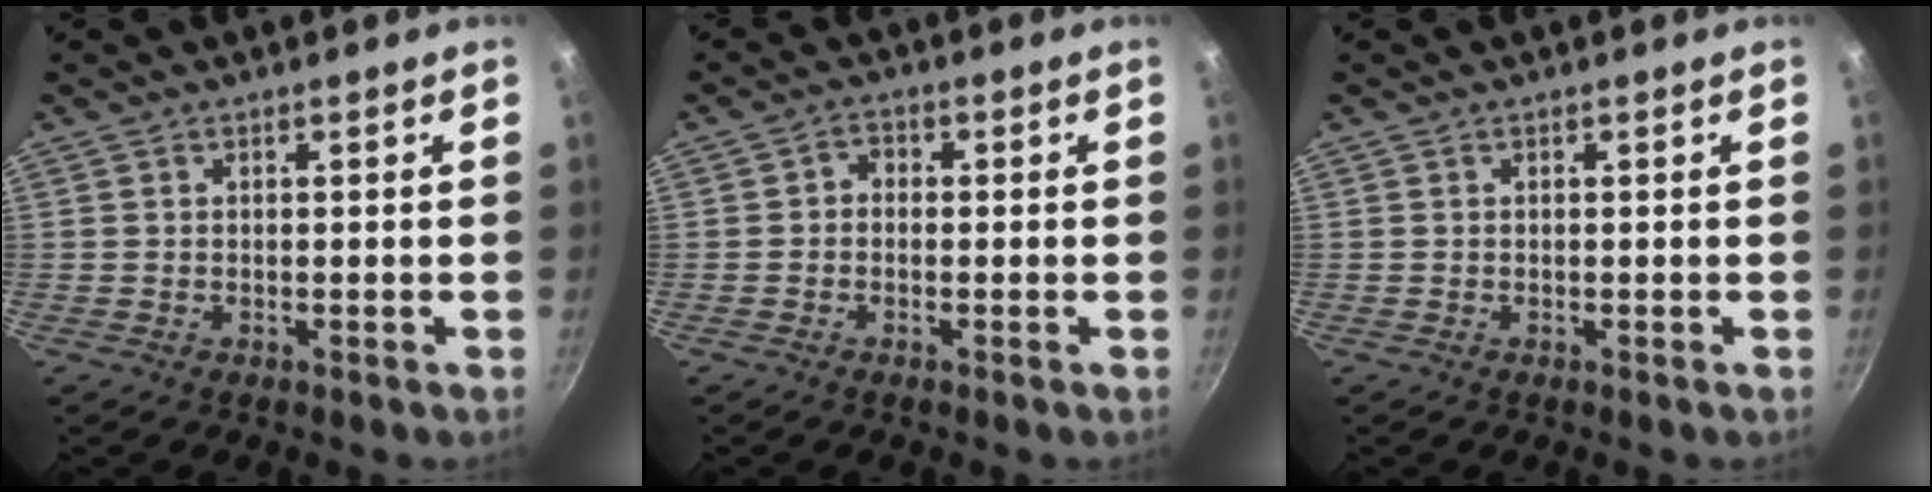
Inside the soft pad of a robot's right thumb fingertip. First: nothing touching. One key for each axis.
{"total": 2.3, "fx": -0.3, "fy": 1.9, "fz": 1.2, "tx": -0.017, "ty": 0.010, "tz": -0.012}
{"total": 0.0}